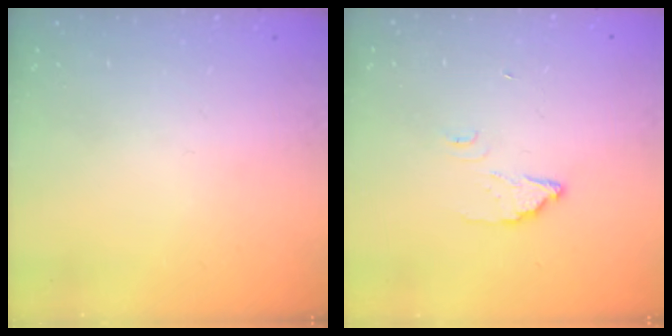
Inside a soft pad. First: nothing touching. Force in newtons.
{"total": 3.3, "press": 3.2, "slide": 0.4}